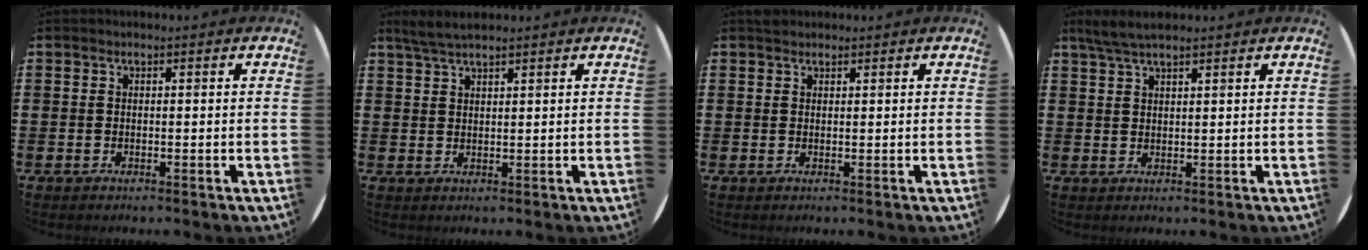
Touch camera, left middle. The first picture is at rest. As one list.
[{"total": 2.9, "force": [2.5, 0.4, 1.4], "torque": [-0.032, 0.002, 0.047]}, {"total": 0.8, "force": [0.8, 0.3, -0.1], "torque": [0.008, -0.001, 0.014]}, {"total": 3.3, "force": [2.8, 0.4, 1.8], "torque": [-0.041, 0.003, 0.051]}]